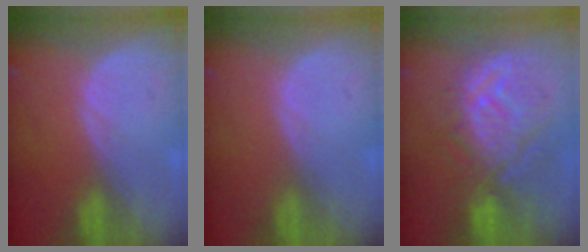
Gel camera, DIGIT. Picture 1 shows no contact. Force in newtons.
{"total": 0.0}
{"total": 10.7, "press": 10.2, "slide": 3.5}